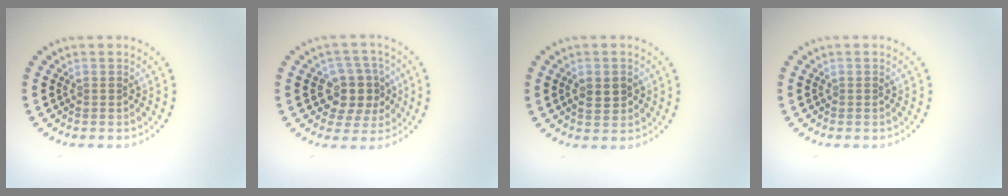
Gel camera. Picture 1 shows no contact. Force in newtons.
{"total": 4.5, "press": 4.1, "slide": 1.8}
{"total": 2.3, "press": 2.3, "slide": 0.2}
{"total": 0.0}